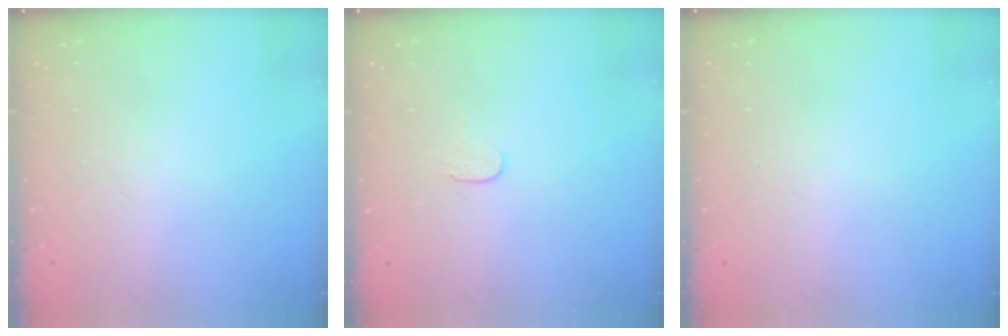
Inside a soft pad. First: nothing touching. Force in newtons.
{"total": 3.9, "press": 3.8, "slide": 0.4}
{"total": 0.0}